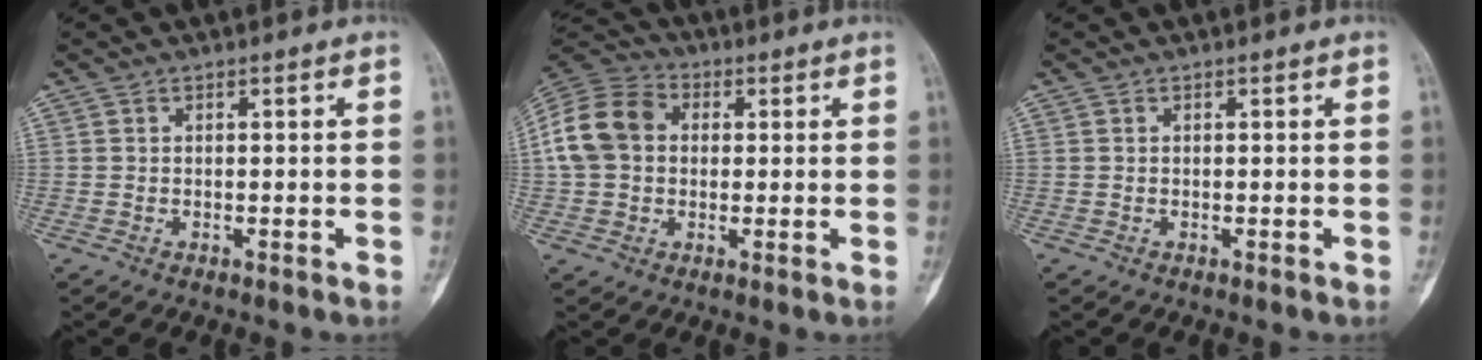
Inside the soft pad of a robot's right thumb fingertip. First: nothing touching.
{"total": 12.8, "force": [1.5, 10.1, 7.7], "torque": [-0.146, 0.032, 0.019]}
{"total": 0.0}